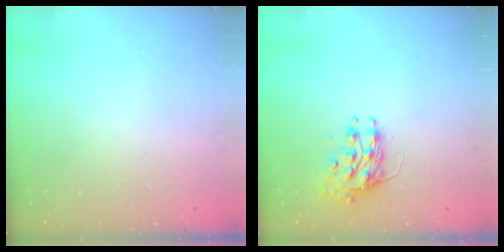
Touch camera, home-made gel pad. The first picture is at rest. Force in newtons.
{"total": 10.4, "press": 10.3, "slide": 0.8}